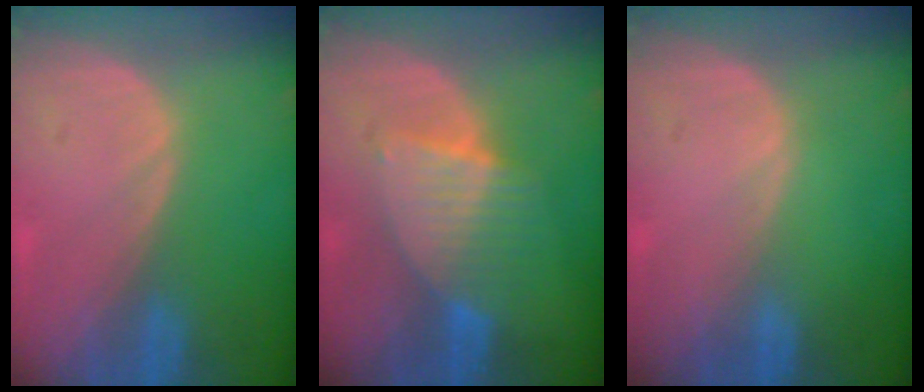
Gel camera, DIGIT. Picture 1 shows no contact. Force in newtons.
{"total": 6.1, "press": 6.1, "slide": 0.5}
{"total": 0.0}